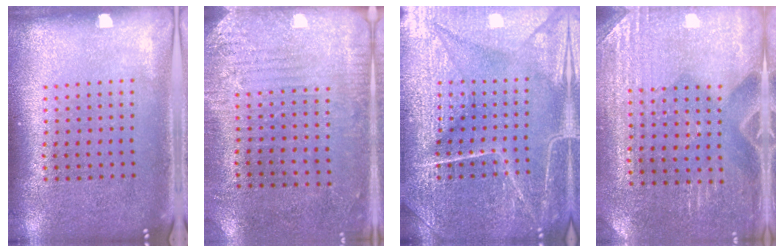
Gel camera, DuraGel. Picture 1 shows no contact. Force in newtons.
{"total": 2.8, "press": 2.4, "slide": 1.4}
{"total": 7.1, "press": 7.1, "slide": 0.9}
{"total": 3.0, "press": 2.9, "slide": 0.3}